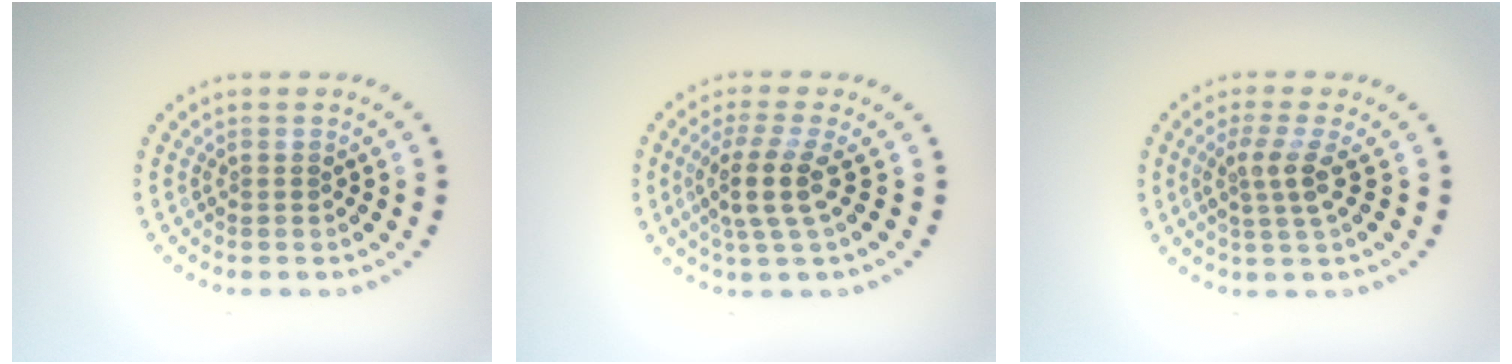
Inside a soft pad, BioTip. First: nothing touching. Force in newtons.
{"total": 3.5, "press": 2.7, "slide": 2.2}
{"total": 2.6, "press": 2.0, "slide": 1.7}